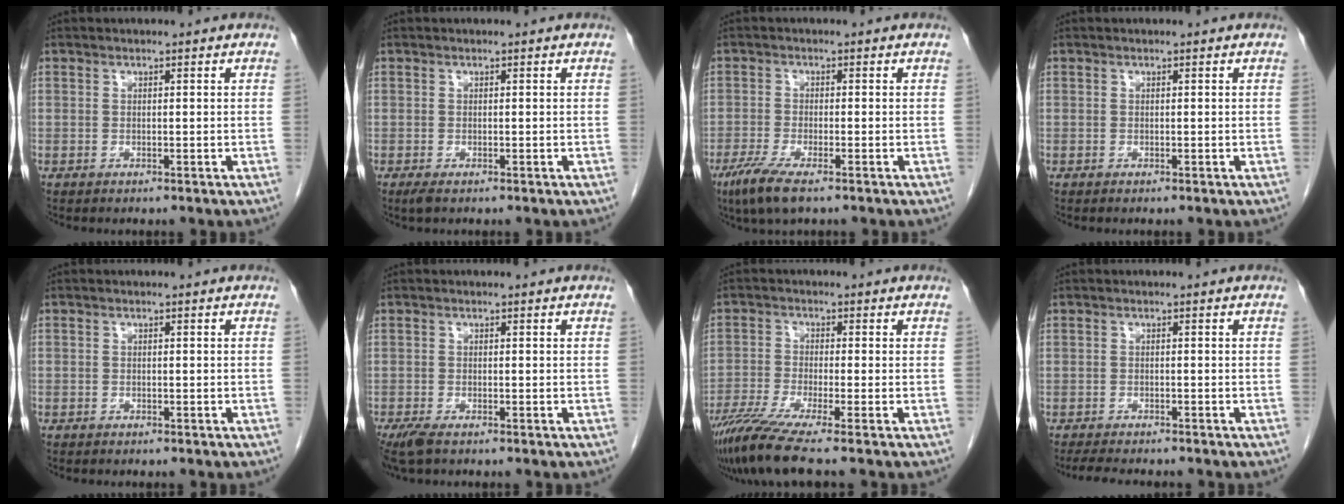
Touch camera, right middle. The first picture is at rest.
{"total": 1.1, "force": [-0.7, 0.3, 0.8], "torque": [-0.016, -0.003, -0.009]}
{"total": 5.7, "force": [-3.7, 0.8, 4.3], "torque": [-0.089, -0.017, -0.067]}
{"total": 0.0}
{"total": 0.7, "force": [-0.6, 0.4, 0.1], "torque": [-0.001, 0.003, -0.008]}
{"total": 3.5, "force": [-2.5, 1.0, 2.2], "torque": [-0.050, -0.012, -0.043]}
{"total": 7.8, "force": [-6.0, -1.3, 4.9], "torque": [-0.087, -0.029, -0.110]}
{"total": 6.6, "force": [-5.8, 1.1, 2.8], "torque": [-0.046, -0.014, -0.087]}